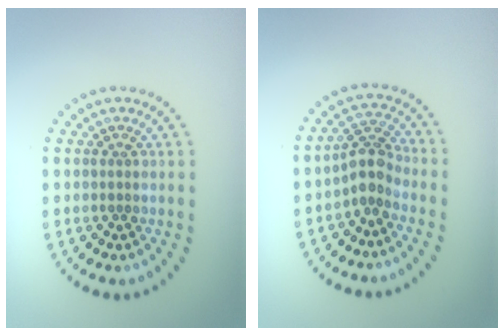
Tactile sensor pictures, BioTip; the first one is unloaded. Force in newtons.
{"total": 2.8, "press": 2.1, "slide": 1.8}